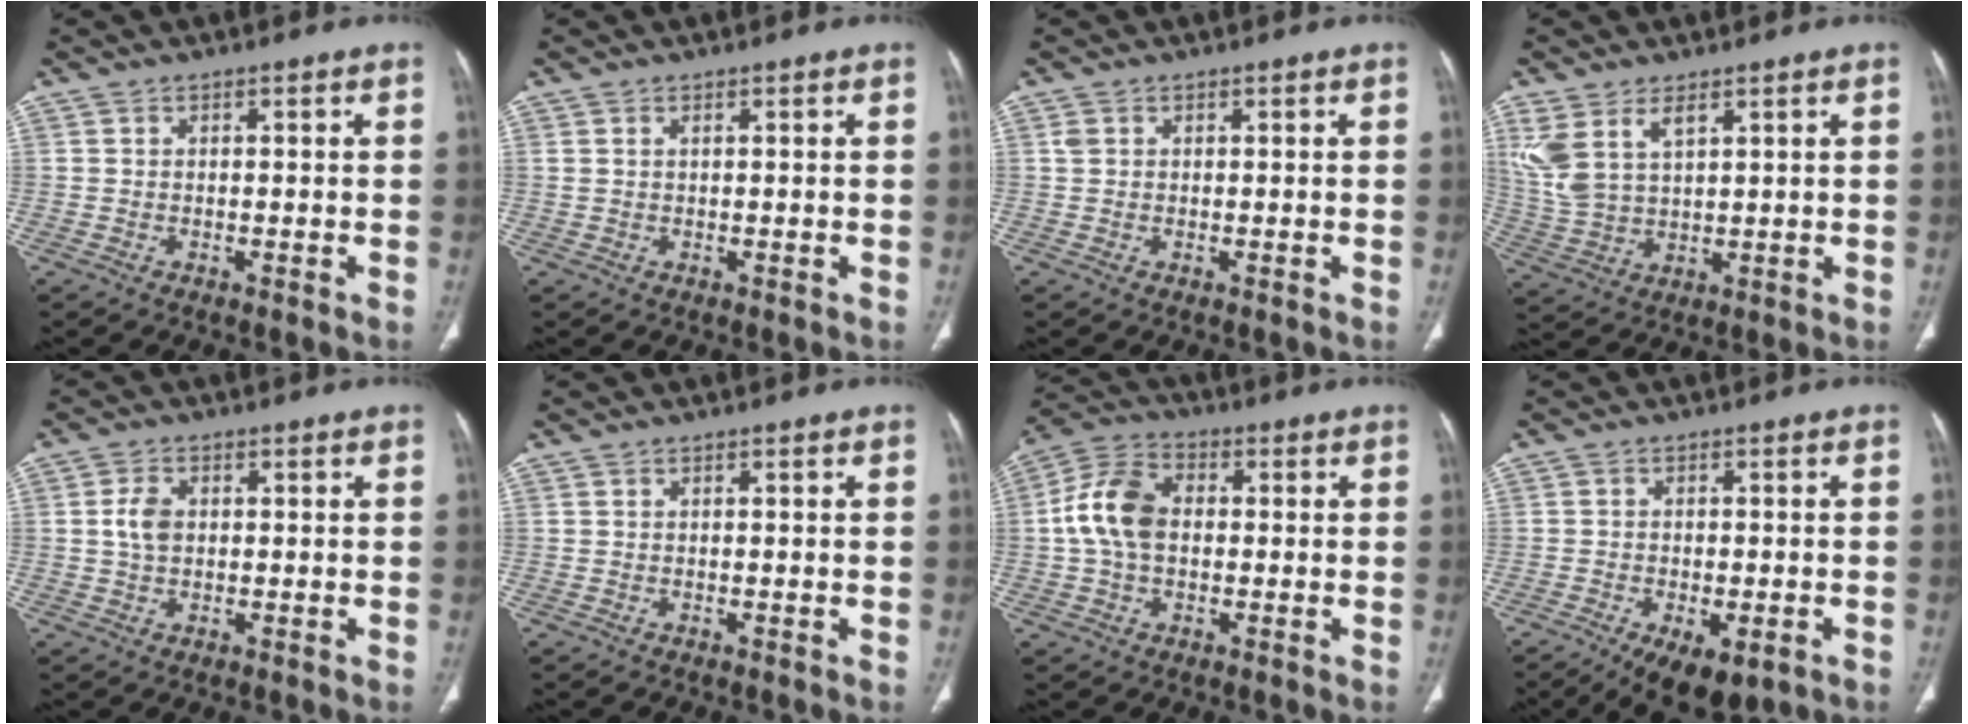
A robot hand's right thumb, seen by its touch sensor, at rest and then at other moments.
{"total": 0.7, "force": [0.4, 0.3, 0.6], "torque": [-0.017, 0.009, 0.011]}
{"total": 1.1, "force": [0.4, 0.8, 0.6], "torque": [-0.011, 0.005, 0.009]}
{"total": 9.0, "force": [4.6, 4.5, 6.3], "torque": [-0.141, -0.011, 0.104]}
{"total": 3.9, "force": [0.4, 2.7, 2.8], "torque": [-0.056, 0.003, 0.007]}
{"total": 0.0}
{"total": 10.6, "force": [0.4, 7.2, 7.8], "torque": [-0.149, 0.025, -0.001]}
{"total": 11.2, "force": [-5.9, 5.5, 7.8], "torque": [-0.120, 0.003, -0.081]}